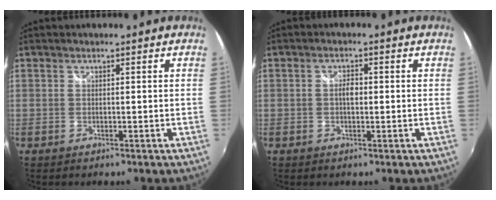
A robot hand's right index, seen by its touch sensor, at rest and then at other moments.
{"total": 2.2, "force": [-0.1, 1.2, 1.8], "torque": [-0.033, 0.004, -0.003]}